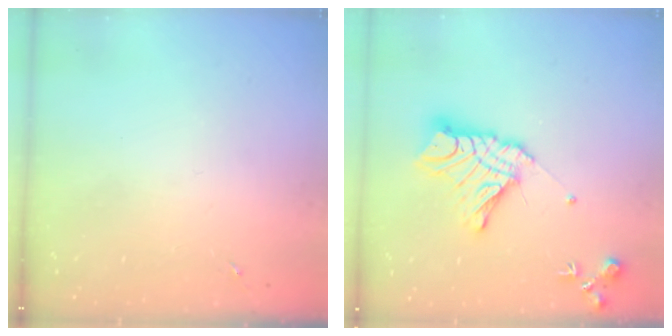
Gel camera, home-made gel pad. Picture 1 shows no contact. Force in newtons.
{"total": 15.8, "press": 15.7, "slide": 1.4}